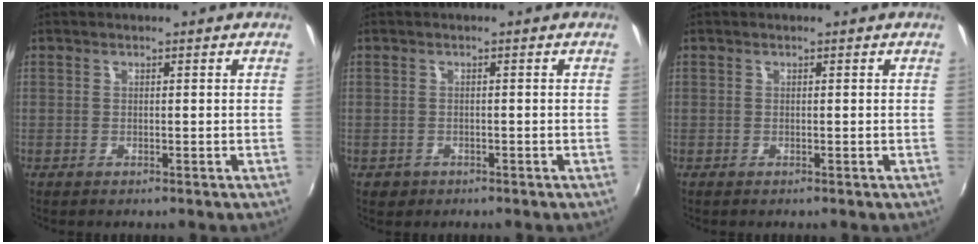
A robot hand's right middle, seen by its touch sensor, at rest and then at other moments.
{"total": 2.0, "force": [-0.9, 1.7, 0.6], "torque": [-0.015, -0.004, -0.012]}
{"total": 0.0}